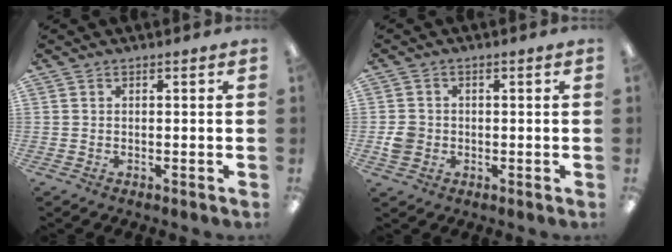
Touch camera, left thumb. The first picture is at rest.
{"total": 3.7, "force": [-0.7, 3.4, 1.3], "torque": [-0.022, 0.008, -0.011]}